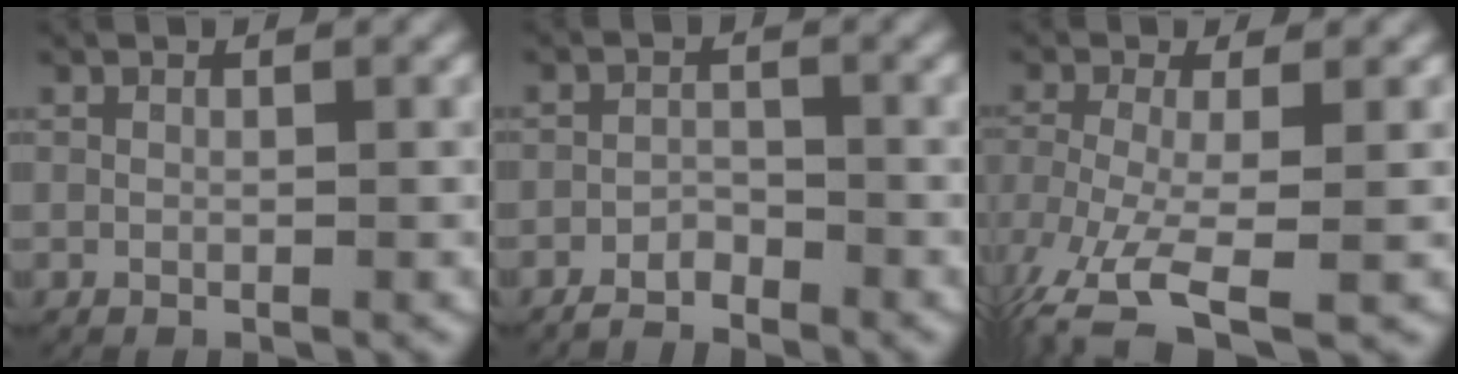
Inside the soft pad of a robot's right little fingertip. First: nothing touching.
{"total": 3.2, "force": [-2.8, 1.5, 0.5], "torque": [-0.006, -0.009, -0.051]}
{"total": 7.6, "force": [-5.6, 2.8, 4.2], "torque": [-0.097, -0.042, -0.069]}